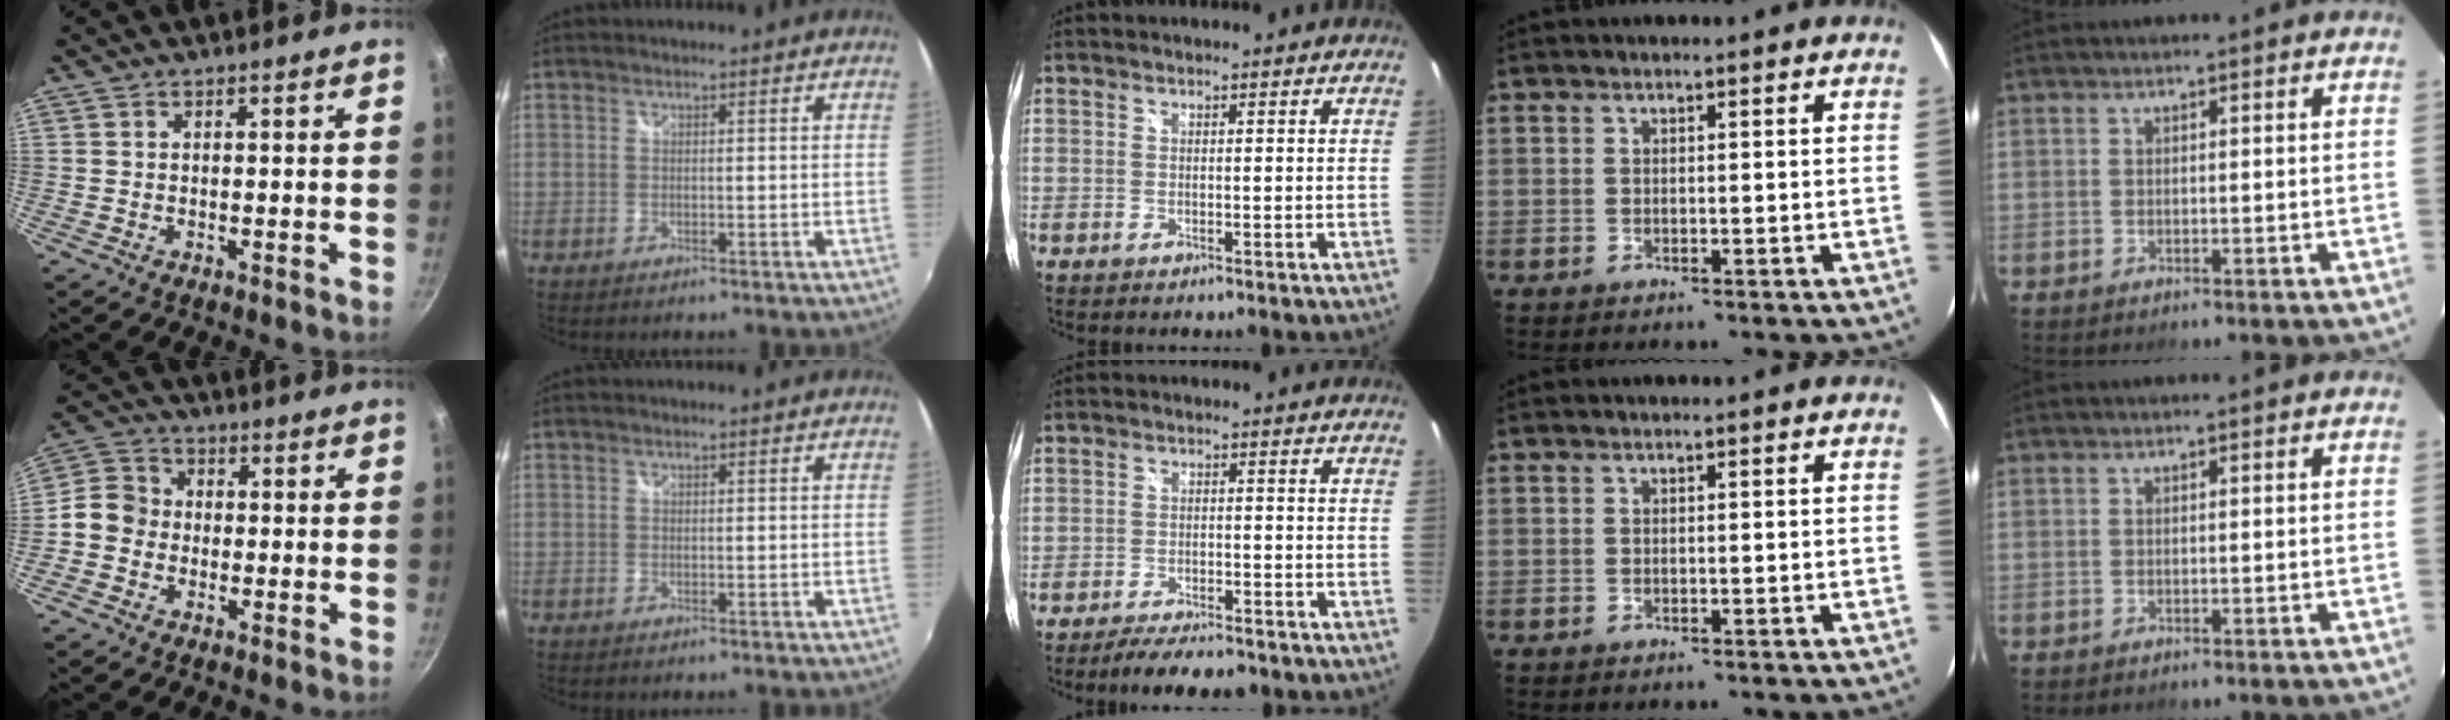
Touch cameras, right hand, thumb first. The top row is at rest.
{"thumb": {"total": 6.6, "force": [-1.3, 5.8, 2.9], "torque": [-0.028, 0.018, -0.047]}, "middle": {"total": 7.1, "force": [-6.2, 1.8, 3.0], "torque": [-0.072, -0.004, -0.096]}}